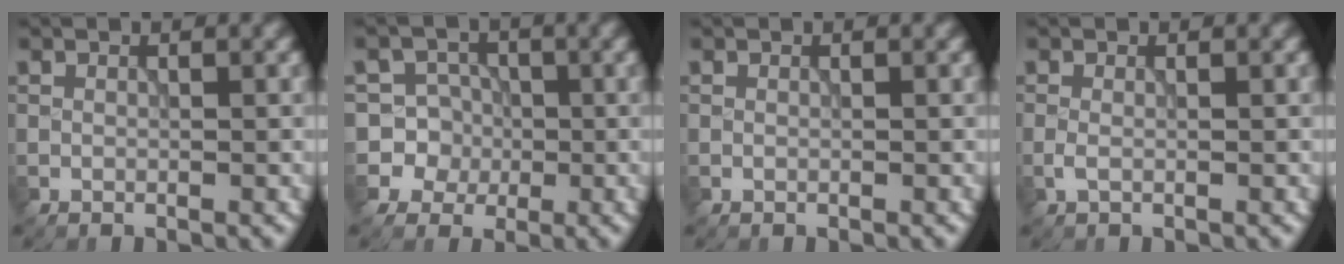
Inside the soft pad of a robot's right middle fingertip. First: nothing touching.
{"total": 7.0, "force": [-1.3, 6.8, 0.9], "torque": [-0.006, 0.021, -0.043]}
{"total": 0.0}
{"total": 0.9, "force": [-0.2, 0.3, 0.8], "torque": [-0.021, -0.002, -0.006]}